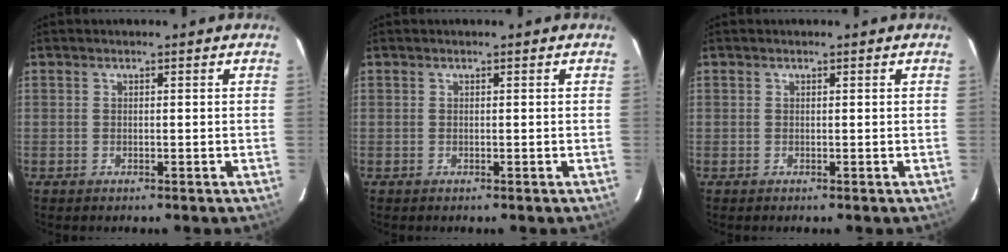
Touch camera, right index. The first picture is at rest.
{"total": 0.0}
{"total": 0.0}